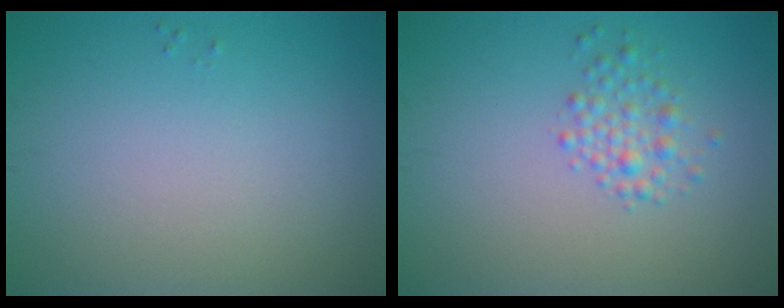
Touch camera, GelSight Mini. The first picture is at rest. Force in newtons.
{"total": 2.1, "press": 2.1, "slide": 0.1}